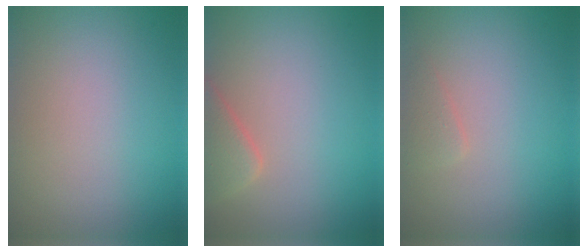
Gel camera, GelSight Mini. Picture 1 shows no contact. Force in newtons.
{"total": 2.8, "press": 2.8, "slide": 0.2}
{"total": 1.0, "press": 1.0, "slide": 0.1}